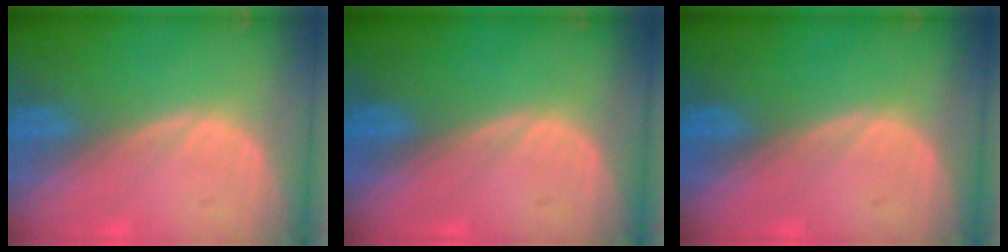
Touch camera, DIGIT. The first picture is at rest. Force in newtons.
{"total": 0.0}
{"total": 0.0}